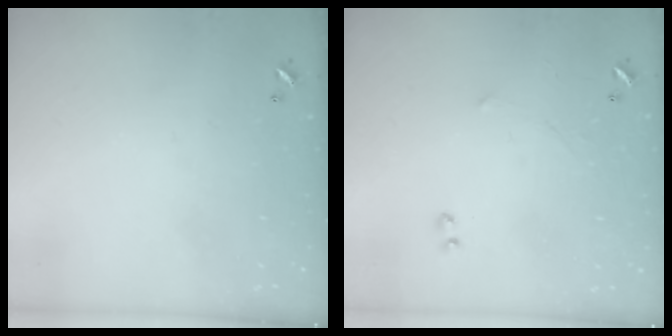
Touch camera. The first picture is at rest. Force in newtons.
{"total": 1.7, "press": 1.7, "slide": 0.4}